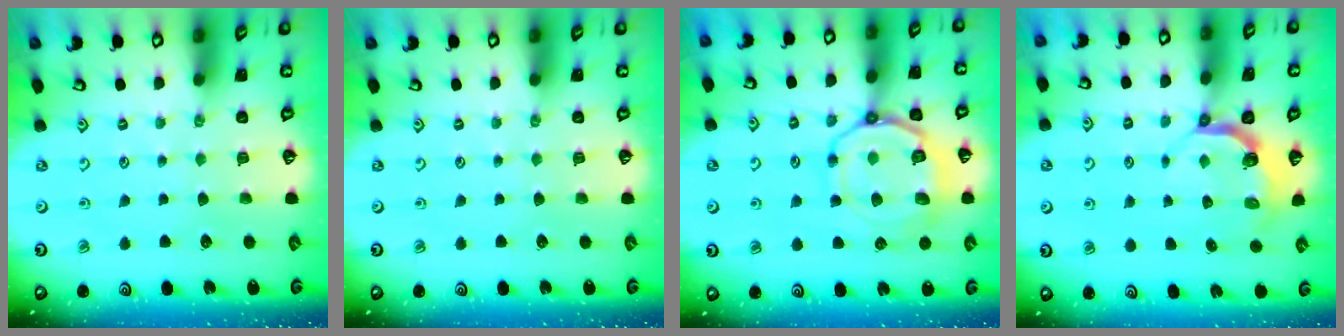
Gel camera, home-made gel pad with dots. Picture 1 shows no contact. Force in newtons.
{"total": 0.0}
{"total": 14.0, "press": 13.9, "slide": 1.6}
{"total": 4.6, "press": 3.1, "slide": 3.3}